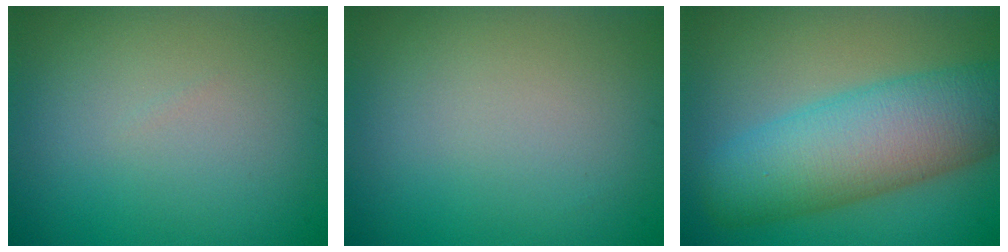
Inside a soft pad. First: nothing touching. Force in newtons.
{"total": 0.0}
{"total": 9.9, "press": 9.9, "slide": 0.4}